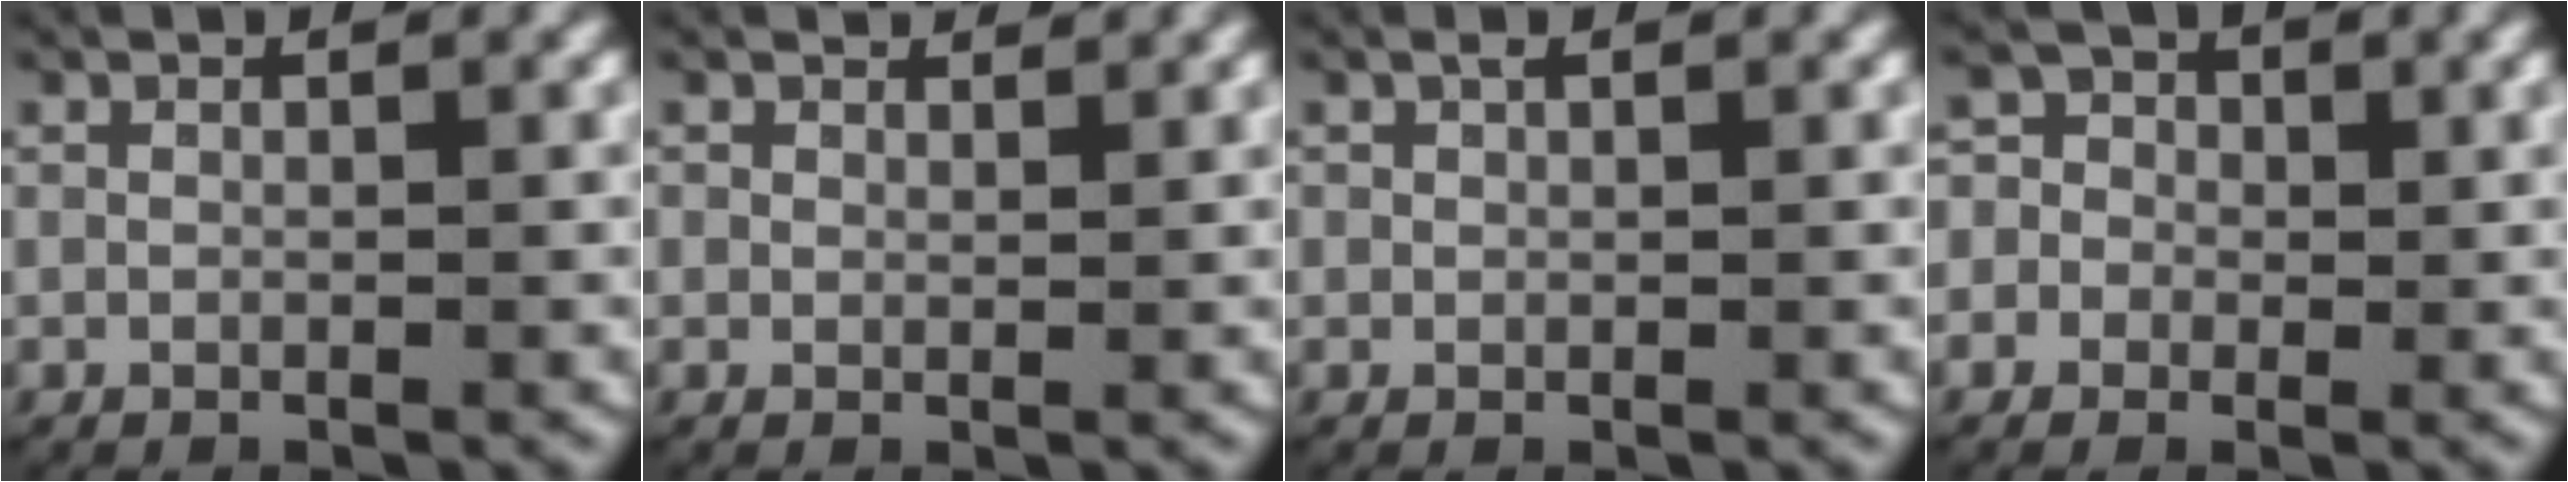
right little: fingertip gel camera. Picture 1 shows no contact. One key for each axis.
{"total": 1.3, "fx": 1.2, "fy": 0.5, "fz": 0.3, "tx": 0.000, "ty": -0.003, "tz": 0.016}
{"total": 0.6, "fx": 0.4, "fy": 0.4, "fz": 0.3, "tx": -0.004, "ty": 0.005, "tz": 0.004}
{"total": 4.5, "fx": 0.3, "fy": 4.2, "fz": 1.4, "tx": -0.029, "ty": 0.009, "tz": -0.016}